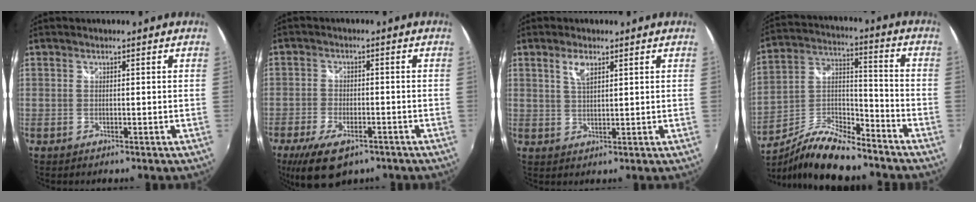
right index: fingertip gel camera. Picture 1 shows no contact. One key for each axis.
{"total": 11.1, "fx": -7.2, "fy": 5.2, "fz": 6.7, "tx": -0.155, "ty": -0.028, "tz": -0.119}
{"total": 3.6, "fx": 2.0, "fy": 1.4, "fz": 2.7, "tx": -0.049, "ty": 0.002, "tz": 0.037}
{"total": 14.6, "fx": -11.3, "fy": 4.0, "fz": 8.4, "tx": -0.178, "ty": 0.001, "tz": -0.208}